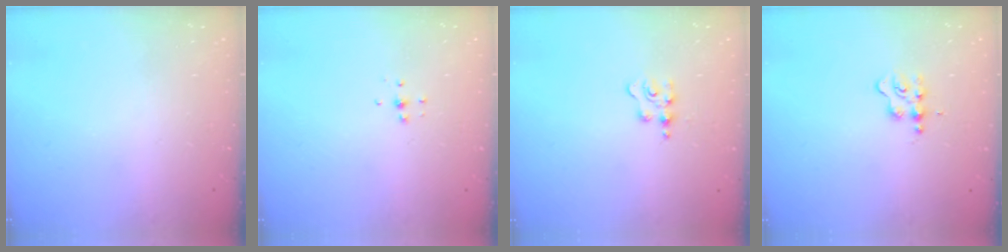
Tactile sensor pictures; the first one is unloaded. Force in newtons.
{"total": 3.2, "press": 3.2, "slide": 0.2}
{"total": 3.9, "press": 3.9, "slide": 0.4}
{"total": 2.4, "press": 2.4, "slide": 0.3}